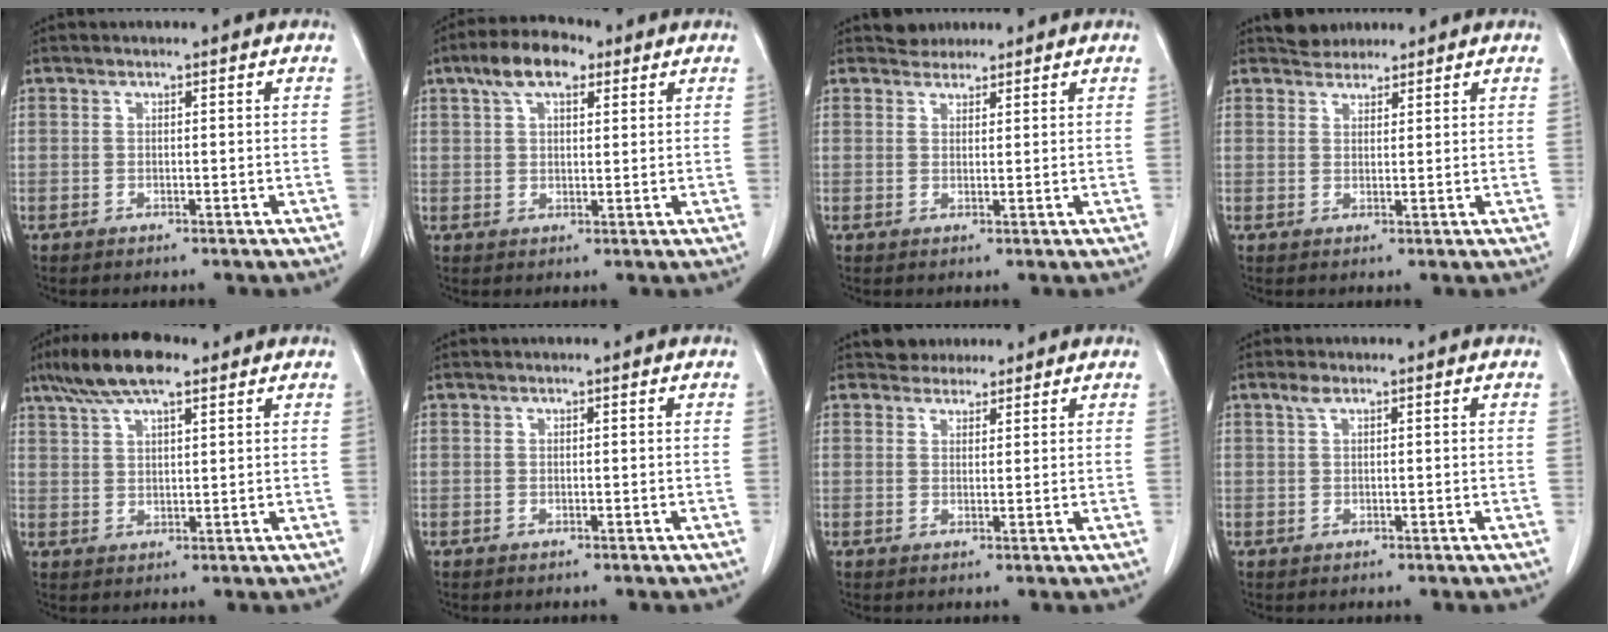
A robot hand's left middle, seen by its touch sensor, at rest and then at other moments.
{"total": 7.3, "force": [4.2, 3.1, 5.1], "torque": [-0.096, 0.026, 0.072]}
{"total": 2.1, "force": [1.9, 0.9, -0.3], "torque": [0.004, 0.010, 0.031]}
{"total": 2.8, "force": [2.6, 1.1, 0.1], "torque": [-0.004, 0.015, 0.045]}
{"total": 9.0, "force": [6.3, 2.2, 6.1], "torque": [-0.118, 0.020, 0.110]}
{"total": 0.0}
{"total": 2.8, "force": [2.4, 1.3, -0.1], "torque": [0.002, 0.012, 0.038]}
{"total": 1.2, "force": [0.7, 0.4, 0.8], "torque": [-0.018, 0.011, 0.014]}